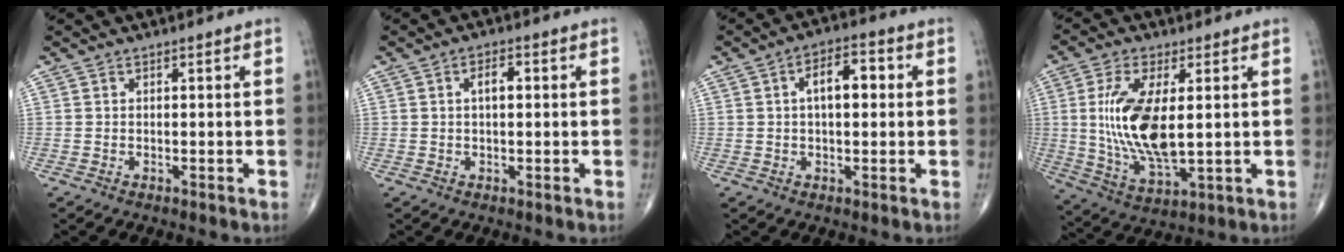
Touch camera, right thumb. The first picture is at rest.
{"total": 3.2, "force": [0.5, 1.5, 2.7], "torque": [-0.043, 0.007, 0.006]}
{"total": 7.4, "force": [1.1, 3.7, 6.3], "torque": [-0.087, 0.018, 0.011]}
{"total": 15.1, "force": [1.4, 6.2, 13.6], "torque": [-0.275, -0.021, 0.037]}